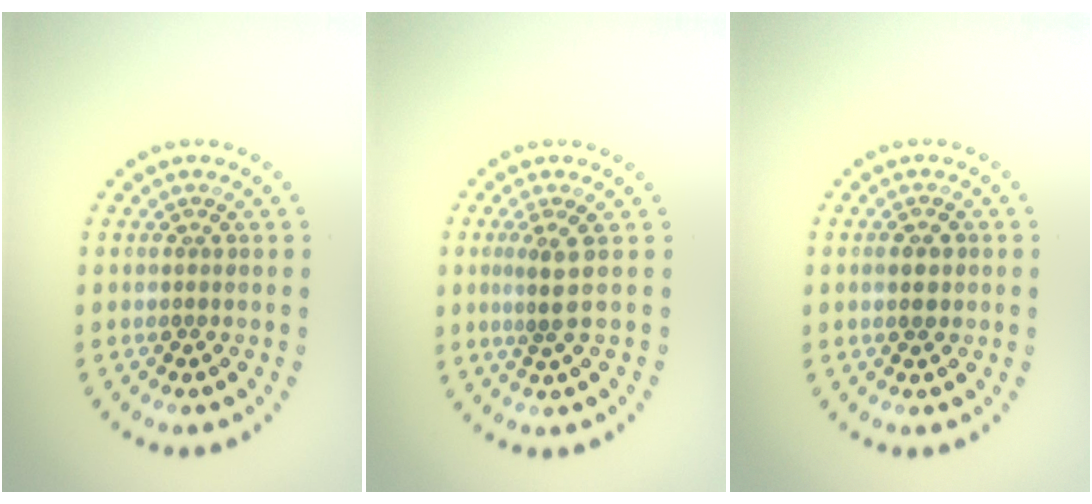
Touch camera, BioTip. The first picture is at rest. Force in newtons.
{"total": 2.0, "press": 1.3, "slide": 1.6}
{"total": 1.4, "press": 1.4, "slide": 0.0}